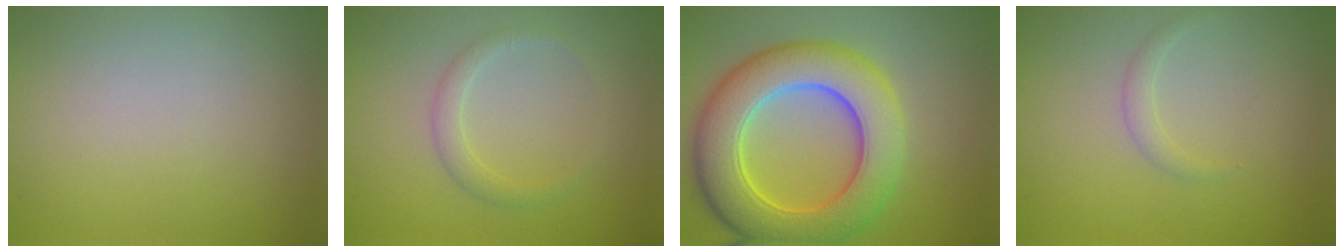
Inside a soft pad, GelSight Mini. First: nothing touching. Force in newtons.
{"total": 1.5, "press": 1.5, "slide": 0.2}
{"total": 9.1, "press": 9.1, "slide": 0.3}
{"total": 1.0, "press": 1.0, "slide": 0.2}